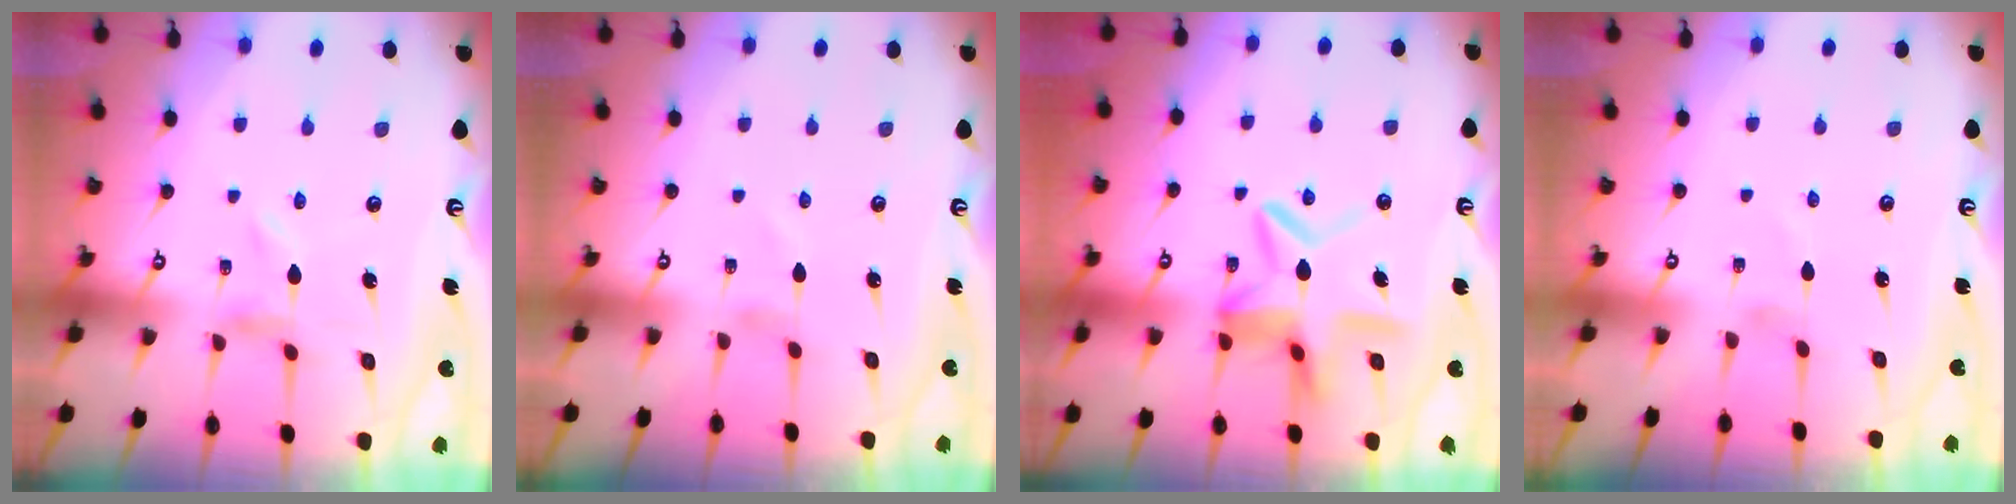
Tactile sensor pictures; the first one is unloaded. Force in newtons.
{"total": 1.0, "press": 1.0, "slide": 0.1}
{"total": 10.8, "press": 10.8, "slide": 1.1}
{"total": 0.8, "press": 0.8, "slide": 0.1}